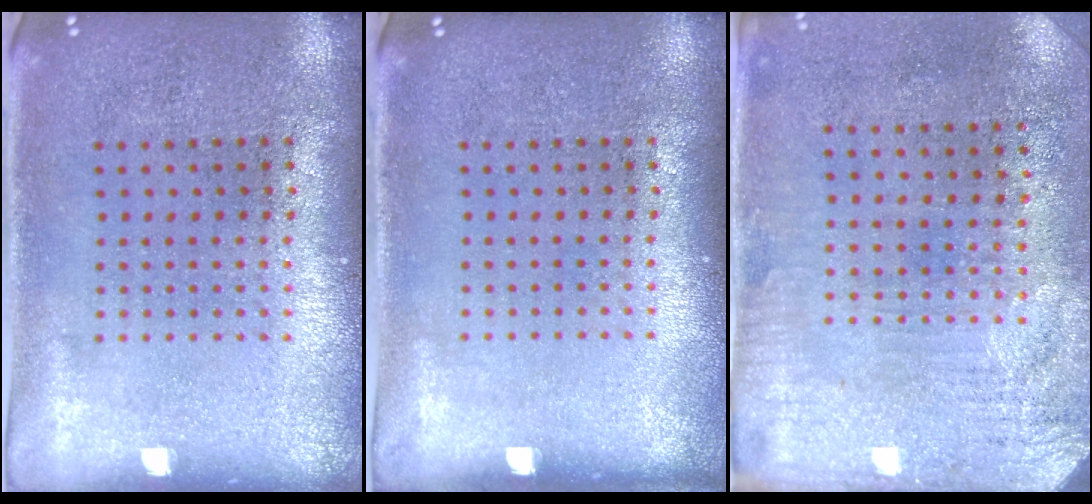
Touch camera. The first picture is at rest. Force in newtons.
{"total": 0.0}
{"total": 3.4, "press": 2.8, "slide": 1.9}